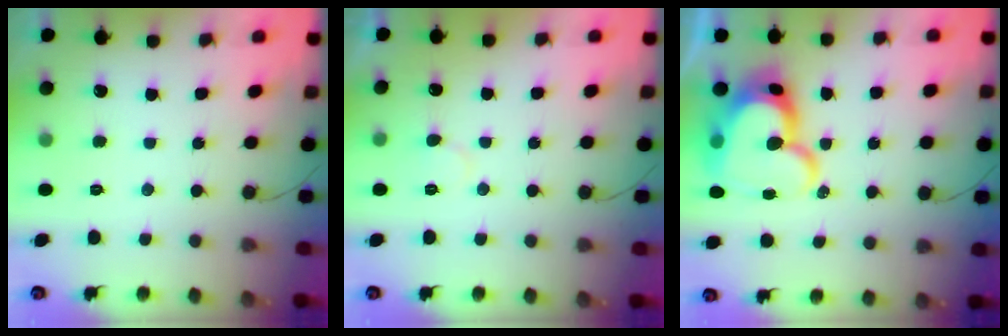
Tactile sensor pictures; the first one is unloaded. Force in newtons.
{"total": 6.0, "press": 6.0, "slide": 0.3}
{"total": 19.2, "press": 19.1, "slide": 2.0}